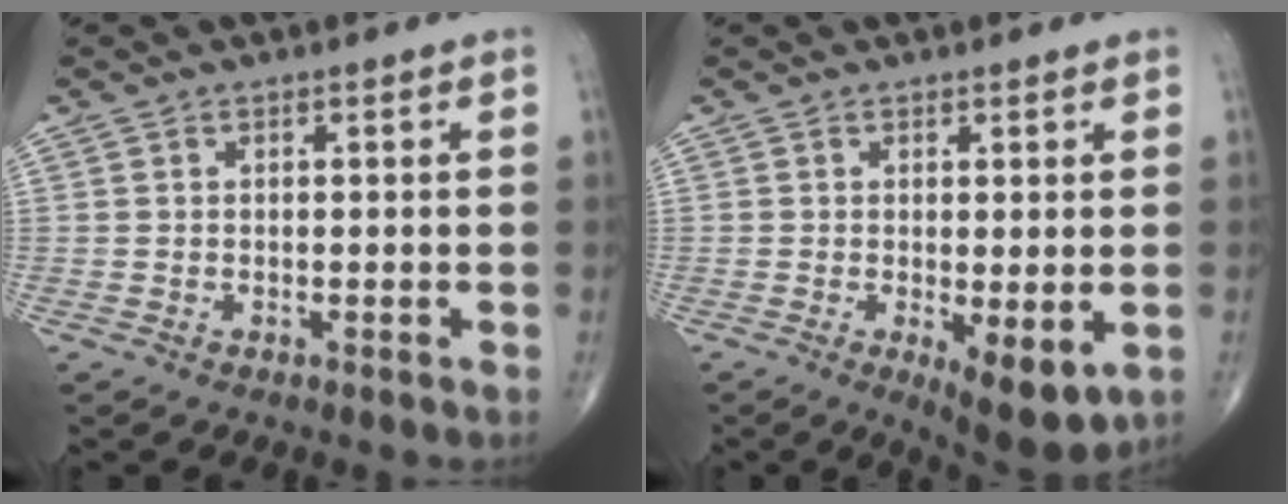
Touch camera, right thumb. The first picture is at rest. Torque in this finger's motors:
{"motor_torque": [0.00, 0.26, 0.19, -0.12, 0.02]}